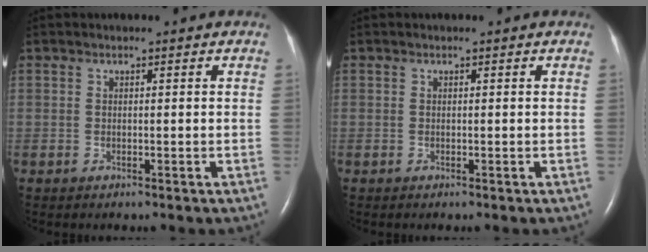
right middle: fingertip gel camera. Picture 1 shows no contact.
{"total": 0.0}